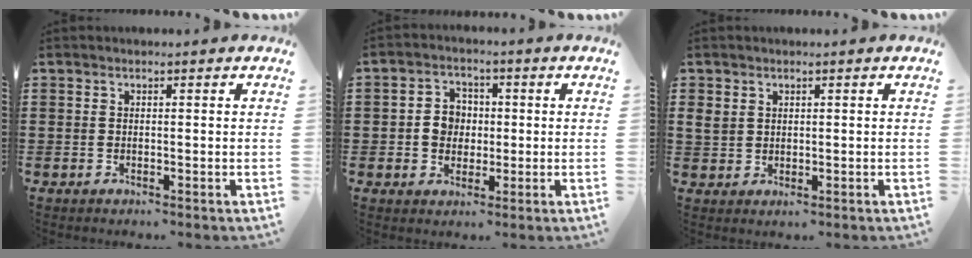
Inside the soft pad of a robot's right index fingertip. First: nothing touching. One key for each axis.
{"total": 4.6, "fx": -0.1, "fy": 3.9, "fz": 2.4, "tx": -0.058, "ty": 0.012, "tz": -0.006}
{"total": 2.0, "fx": 1.1, "fy": 1.5, "fz": 0.8, "tx": -0.021, "ty": 0.007, "tz": 0.020}